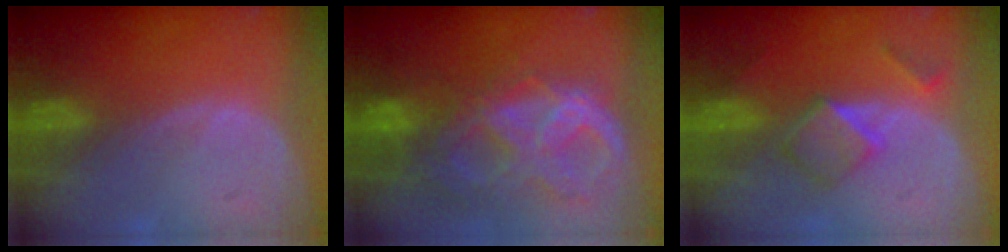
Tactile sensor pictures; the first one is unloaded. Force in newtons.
{"total": 10.6, "press": 8.9, "slide": 5.7}
{"total": 5.2, "press": 4.5, "slide": 2.6}